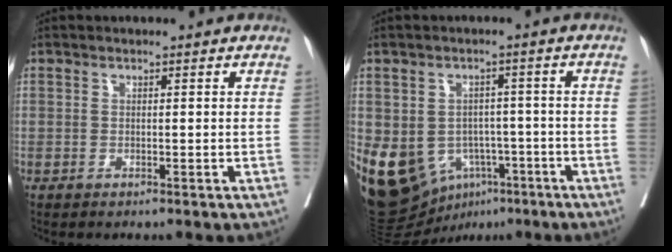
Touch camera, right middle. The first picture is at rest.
{"total": 14.8, "force": [-6.2, 11.2, 7.6], "torque": [-0.156, 0.012, -0.082]}